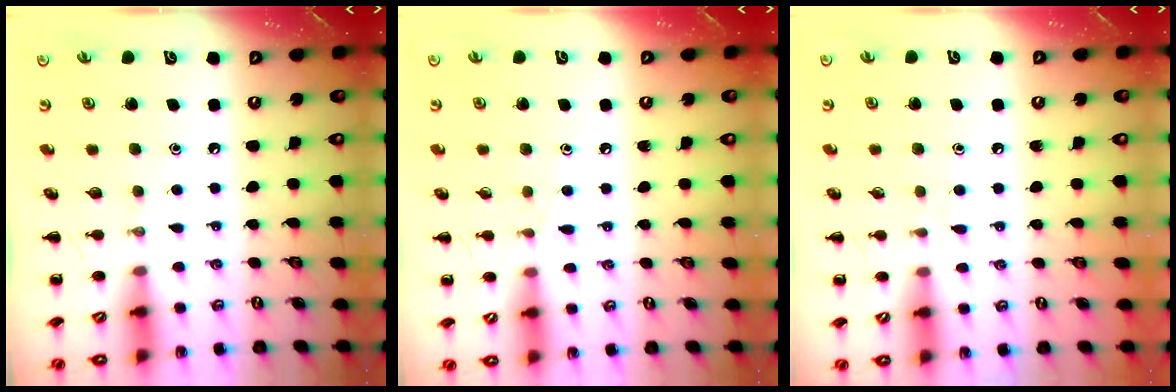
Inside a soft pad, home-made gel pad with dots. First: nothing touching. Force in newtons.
{"total": 4.7, "press": 4.2, "slide": 2.0}
{"total": 2.5, "press": 2.1, "slide": 1.3}